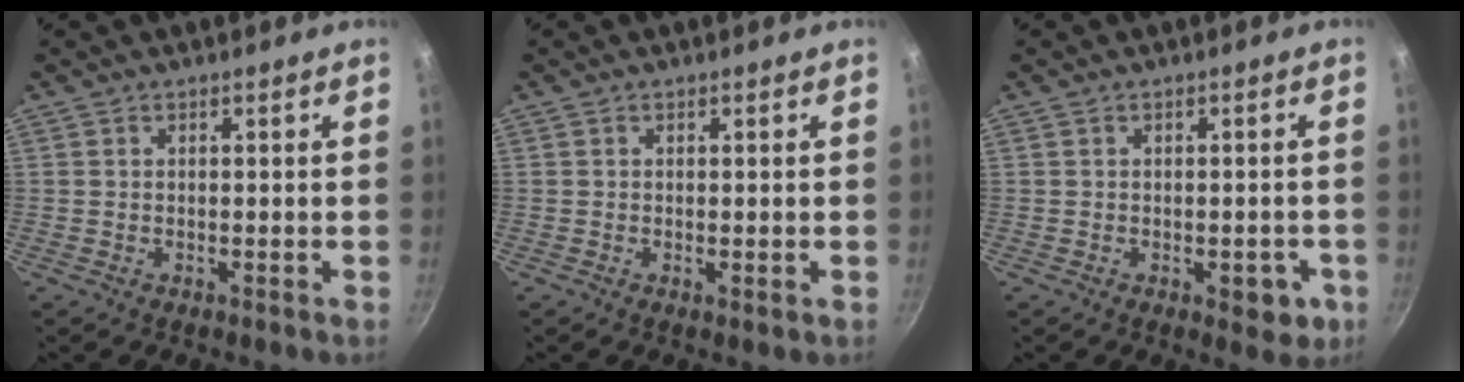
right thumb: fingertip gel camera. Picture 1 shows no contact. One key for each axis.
{"total": 0.8, "fx": -0.1, "fy": 0.3, "fz": 0.7, "tx": -0.014, "ty": -0.004, "tz": -0.002}
{"total": 4.6, "fx": -1.6, "fy": 2.3, "fz": 3.6, "tx": -0.022, "ty": 0.005, "tz": -0.015}